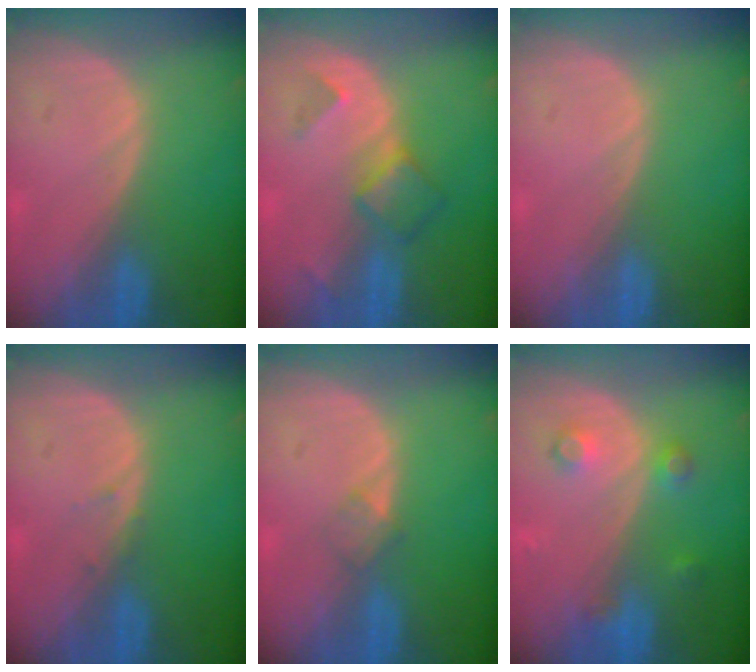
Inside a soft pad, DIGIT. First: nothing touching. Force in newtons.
{"total": 4.6, "press": 4.6, "slide": 0.9}
{"total": 0.0}
{"total": 0.8, "press": 0.7, "slide": 0.3}
{"total": 1.8, "press": 1.8, "slide": 0.2}
{"total": 3.7, "press": 3.4, "slide": 1.5}